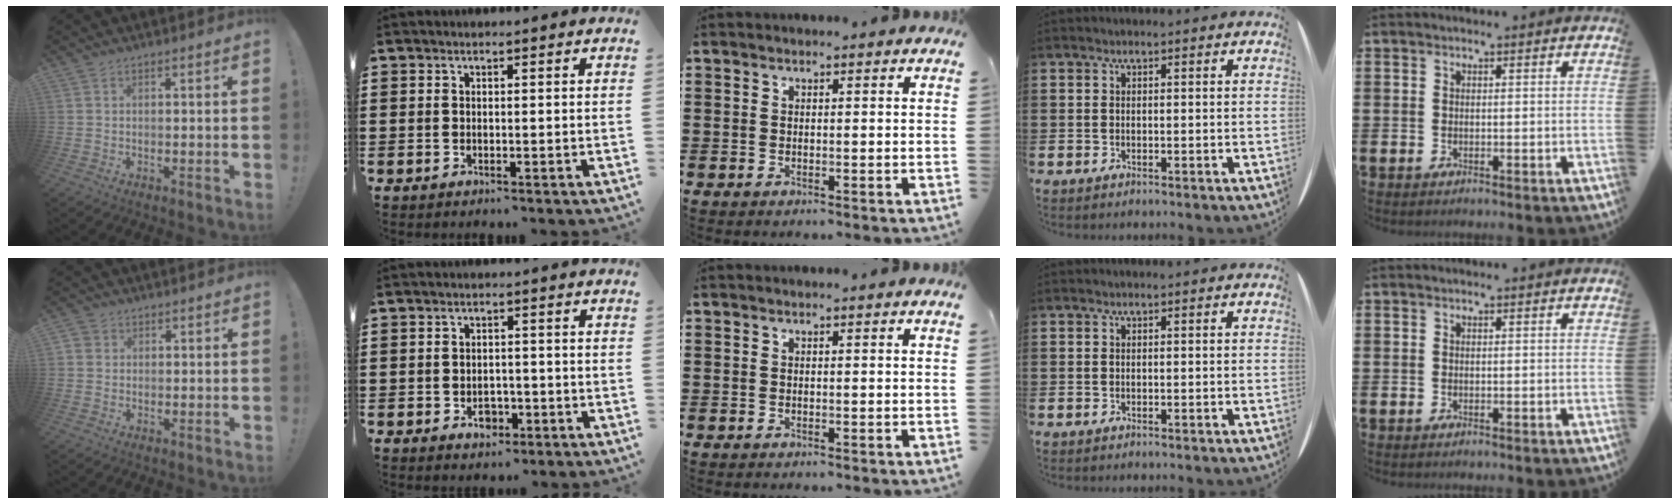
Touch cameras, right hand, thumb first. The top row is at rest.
{"thumb": {"total": 1.9, "force": [0.5, 1.8, 0.4], "torque": [-0.010, 0.003, 0.010]}, "index": {"total": 3.0, "force": [-1.3, 2.1, 1.7], "torque": [-0.027, -0.003, -0.027]}}